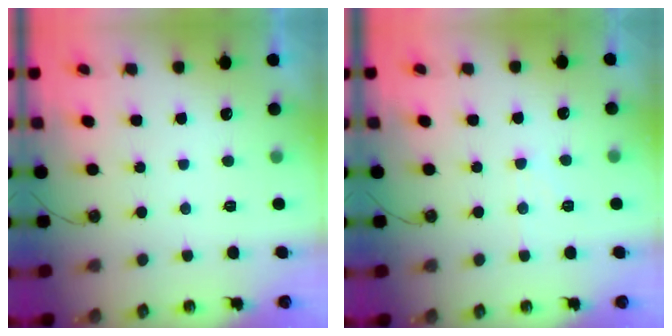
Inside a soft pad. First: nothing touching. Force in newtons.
{"total": 7.2, "press": 7.2, "slide": 0.7}